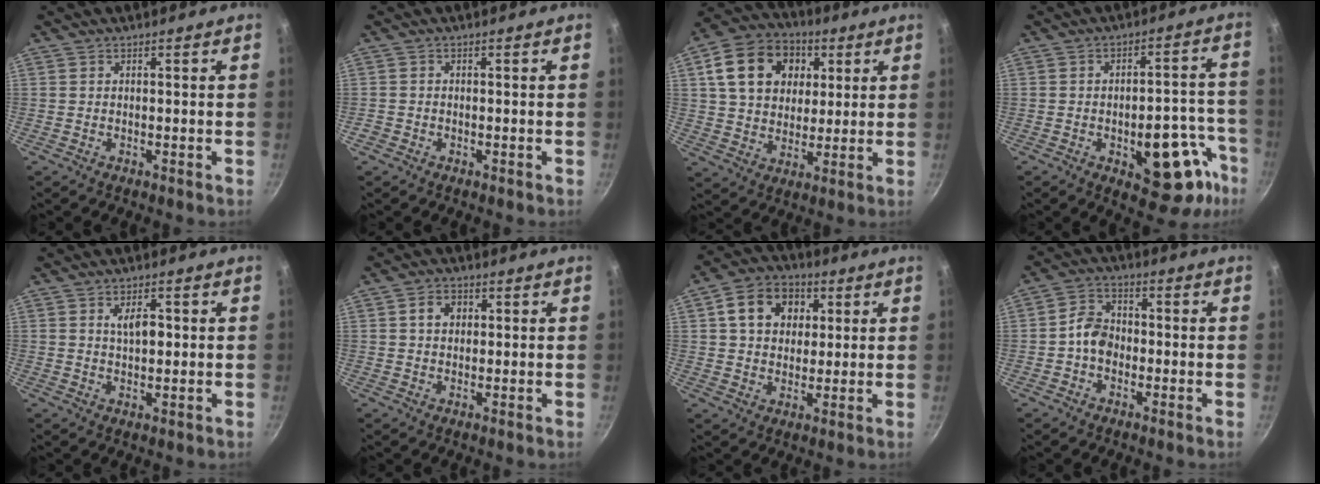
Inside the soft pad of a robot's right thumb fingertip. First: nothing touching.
{"total": 1.2, "force": [-0.8, 0.9, 0.3], "torque": [-0.013, 0.004, -0.016]}
{"total": 17.1, "force": [5.2, 13.1, 9.6], "torque": [-0.145, 0.009, 0.080]}
{"total": 17.1, "force": [-7.0, 8.4, 13.1], "torque": [-0.090, 0.042, -0.087]}
{"total": 4.6, "force": [0.8, 2.4, 3.9], "torque": [-0.053, -0.002, 0.012]}
{"total": 3.7, "force": [0.9, 3.0, 2.1], "torque": [-0.019, 0.005, 0.012]}
{"total": 11.4, "force": [3.5, 8.9, 6.3], "torque": [-0.079, 0.008, 0.047]}
{"total": 5.7, "force": [-1.2, 4.5, 3.3], "torque": [-0.031, 0.023, -0.032]}